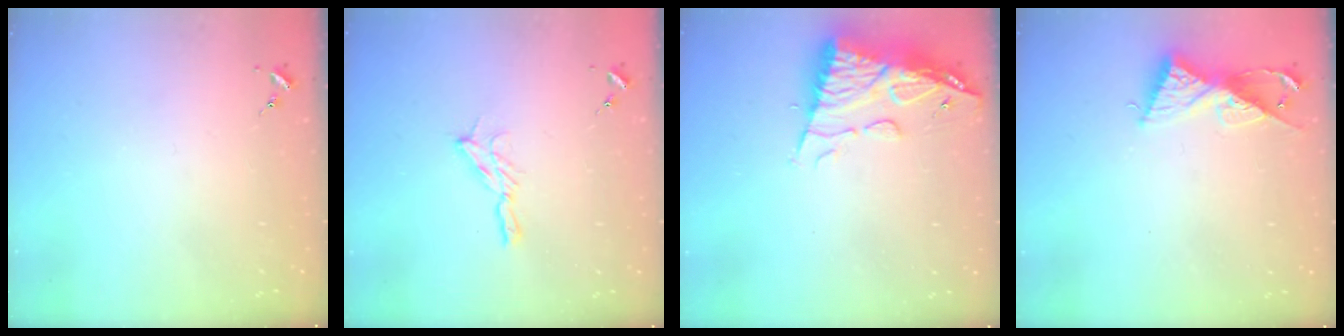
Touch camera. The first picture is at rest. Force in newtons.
{"total": 5.7, "press": 5.7, "slide": 0.4}
{"total": 11.7, "press": 11.6, "slide": 1.1}
{"total": 9.1, "press": 9.1, "slide": 0.5}